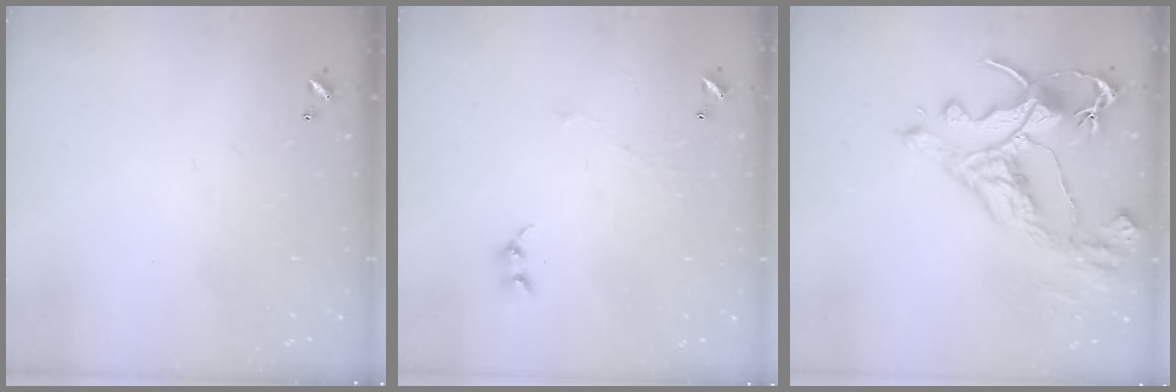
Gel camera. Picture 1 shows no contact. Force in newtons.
{"total": 1.3, "press": 1.2, "slide": 0.3}
{"total": 6.9, "press": 6.7, "slide": 1.7}